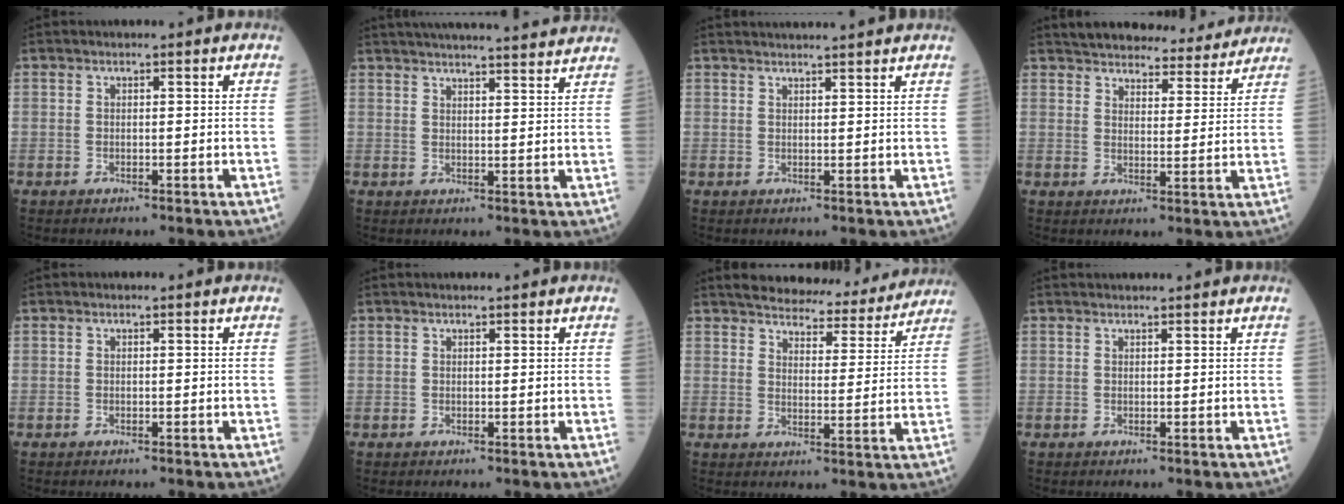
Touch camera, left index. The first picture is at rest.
{"total": 19.6, "force": [18.2, 0.9, 7.0], "torque": [-0.105, 0.011, 0.239]}
{"total": 7.2, "force": [6.8, -0.5, 2.5], "torque": [-0.030, 0.024, 0.079]}
{"total": 16.7, "force": [15.5, 4.0, 4.6], "torque": [-0.050, 0.006, 0.197]}
{"total": 0.0}
{"total": 1.5, "force": [1.4, 0.0, 0.5], "torque": [-0.004, 0.012, 0.022]}
{"total": 16.9, "force": [15.8, 3.8, 4.8], "torque": [-0.046, -0.004, 0.192]}
{"total": 3.1, "force": [3.0, 0.0, 0.7], "torque": [-0.007, 0.022, 0.040]}